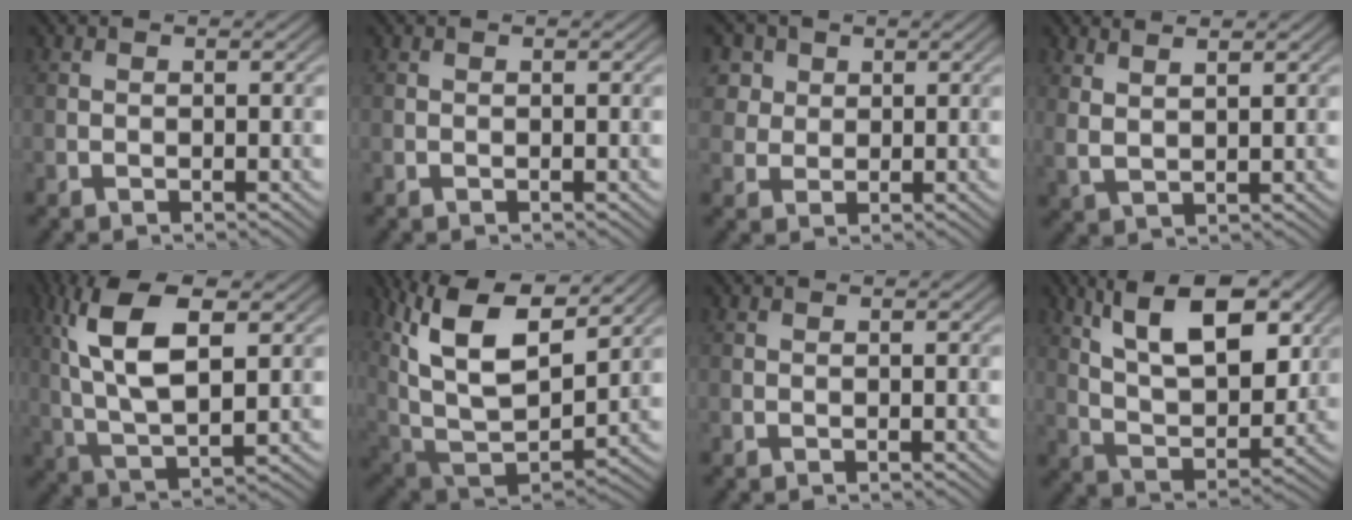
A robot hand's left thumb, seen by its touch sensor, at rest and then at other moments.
{"total": 0.0}
{"total": 4.1, "force": [2.0, 3.3, 1.4], "torque": [-0.058, -0.003, 0.044]}
{"total": 2.7, "force": [2.0, 0.0, 1.9], "torque": [-0.029, -0.002, 0.044]}
{"total": 12.0, "force": [3.3, 4.8, 10.5], "torque": [-0.218, 0.008, 0.067]}
{"total": 17.6, "force": [8.2, 8.7, 12.9], "torque": [-0.281, 0.029, 0.158]}
{"total": 0.0}
{"total": 12.0, "force": [5.6, 5.2, 9.3], "torque": [-0.157, -0.006, 0.098]}